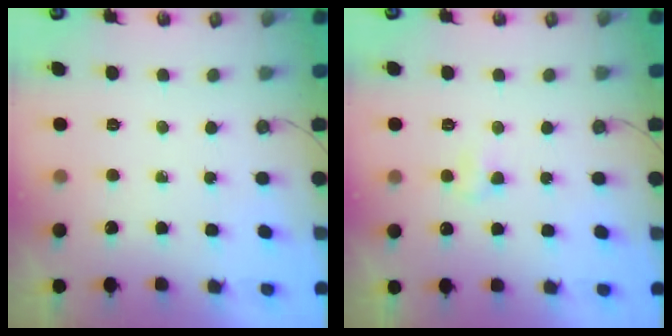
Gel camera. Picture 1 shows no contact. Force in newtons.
{"total": 2.9, "press": 2.7, "slide": 0.9}